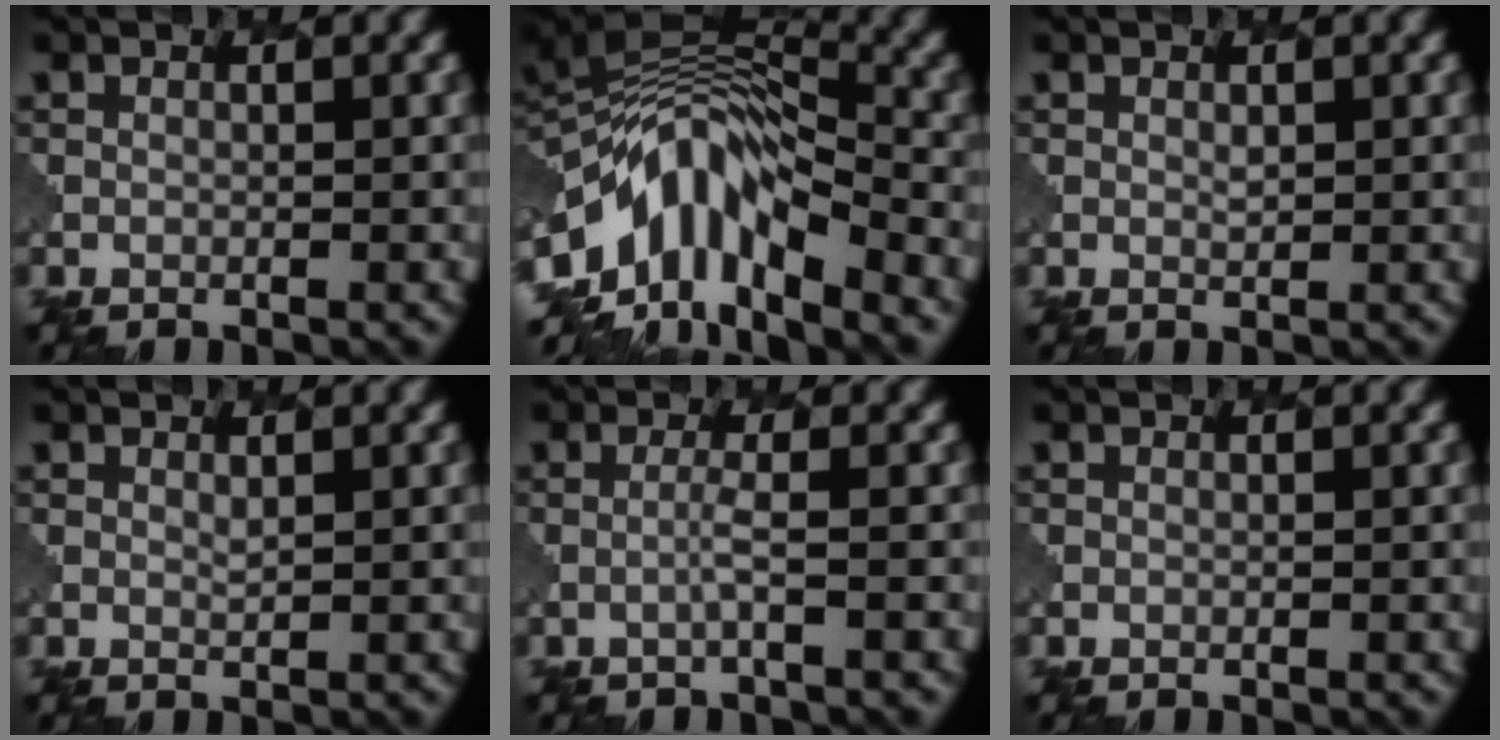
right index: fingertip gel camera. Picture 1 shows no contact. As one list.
[{"total": 10.8, "force": [-4.7, 5.2, 8.3], "torque": [-0.136, 0.008, -0.094]}, {"total": 0.8, "force": [0.6, 0.2, 0.4], "torque": [-0.008, -0.001, 0.012]}, {"total": 0.8, "force": [0.7, 0.0, 0.3], "torque": [-0.005, -0.003, 0.015]}, {"total": 1.2, "force": [-0.2, -0.1, 1.1], "torque": [-0.017, 0.005, -0.013]}, {"total": 0.0}]